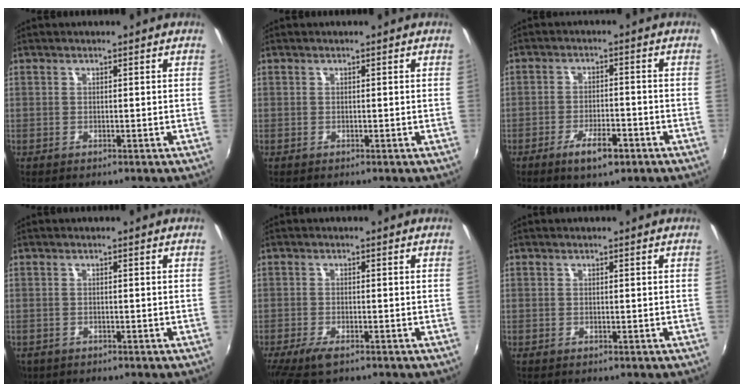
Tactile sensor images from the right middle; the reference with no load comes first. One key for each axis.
{"total": 0.0}
{"total": 6.5, "fx": -3.8, "fy": 2.0, "fz": 4.8, "tx": -0.103, "ty": -0.007, "tz": -0.059}
{"total": 2.9, "fx": -1.6, "fy": 2.1, "fz": 1.2, "tx": -0.030, "ty": -0.009, "tz": -0.023}
{"total": 6.0, "fx": -4.1, "fy": 1.9, "fz": 3.9, "tx": -0.097, "ty": -0.024, "tz": -0.075}
{"total": 0.0}